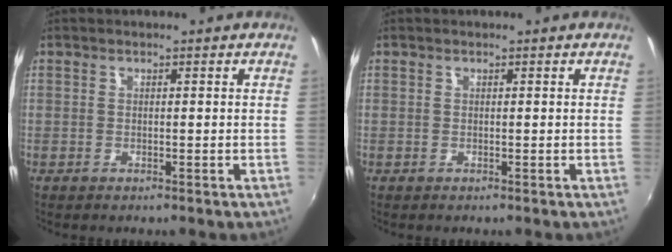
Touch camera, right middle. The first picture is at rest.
{"total": 0.0}